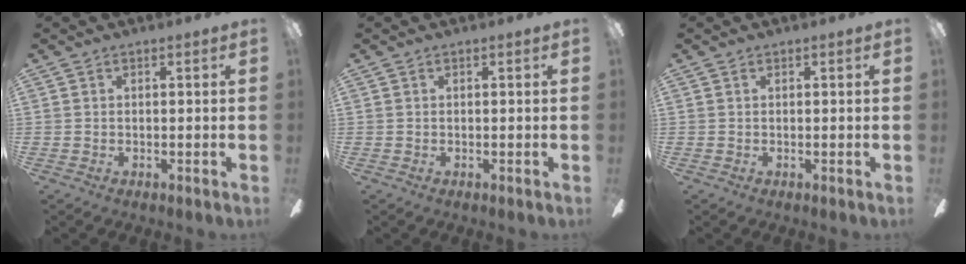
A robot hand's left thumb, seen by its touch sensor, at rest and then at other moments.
{"total": 0.0}
{"total": 0.0}